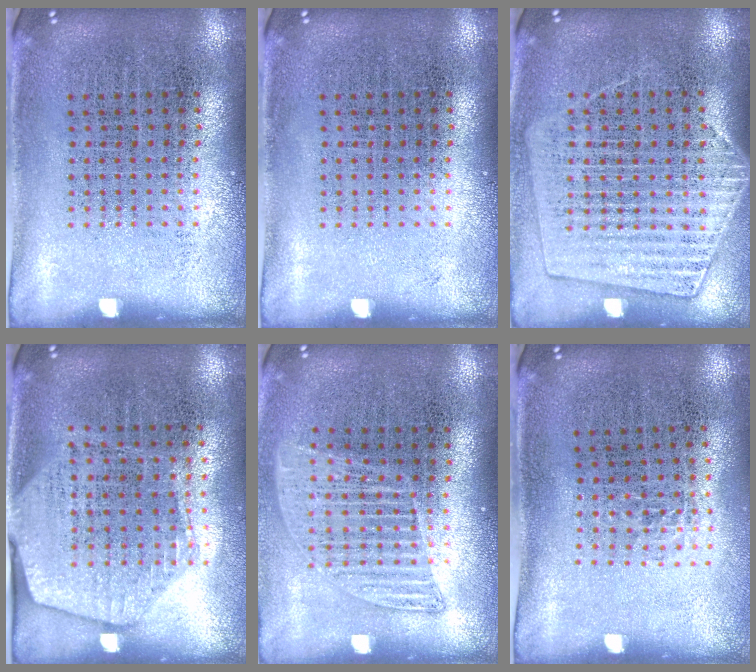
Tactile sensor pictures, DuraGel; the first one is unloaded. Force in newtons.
{"total": 0.0}
{"total": 1.4, "press": 1.3, "slide": 0.5}
{"total": 1.8, "press": 1.6, "slide": 0.8}
{"total": 1.3, "press": 1.1, "slide": 0.6}
{"total": 0.6, "press": 0.5, "slide": 0.5}